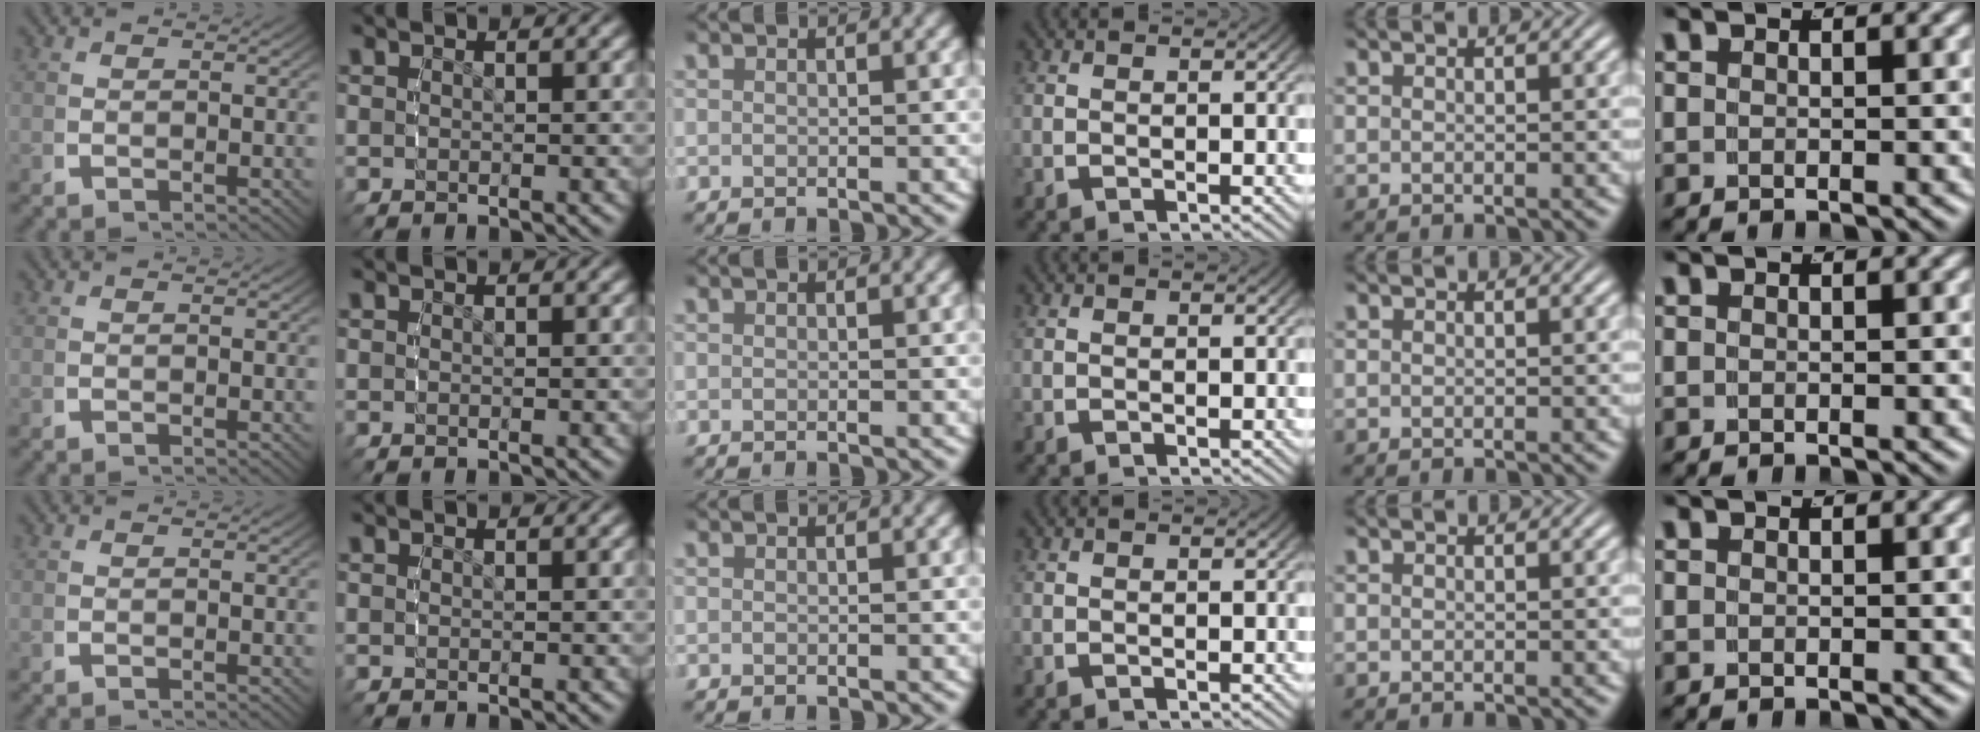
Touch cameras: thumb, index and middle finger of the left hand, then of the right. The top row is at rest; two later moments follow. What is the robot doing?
{"motion": "reach", "object": "jar lid"}